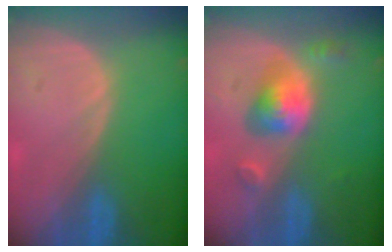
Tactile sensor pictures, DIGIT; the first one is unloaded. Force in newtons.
{"total": 5.8, "press": 5.3, "slide": 2.4}